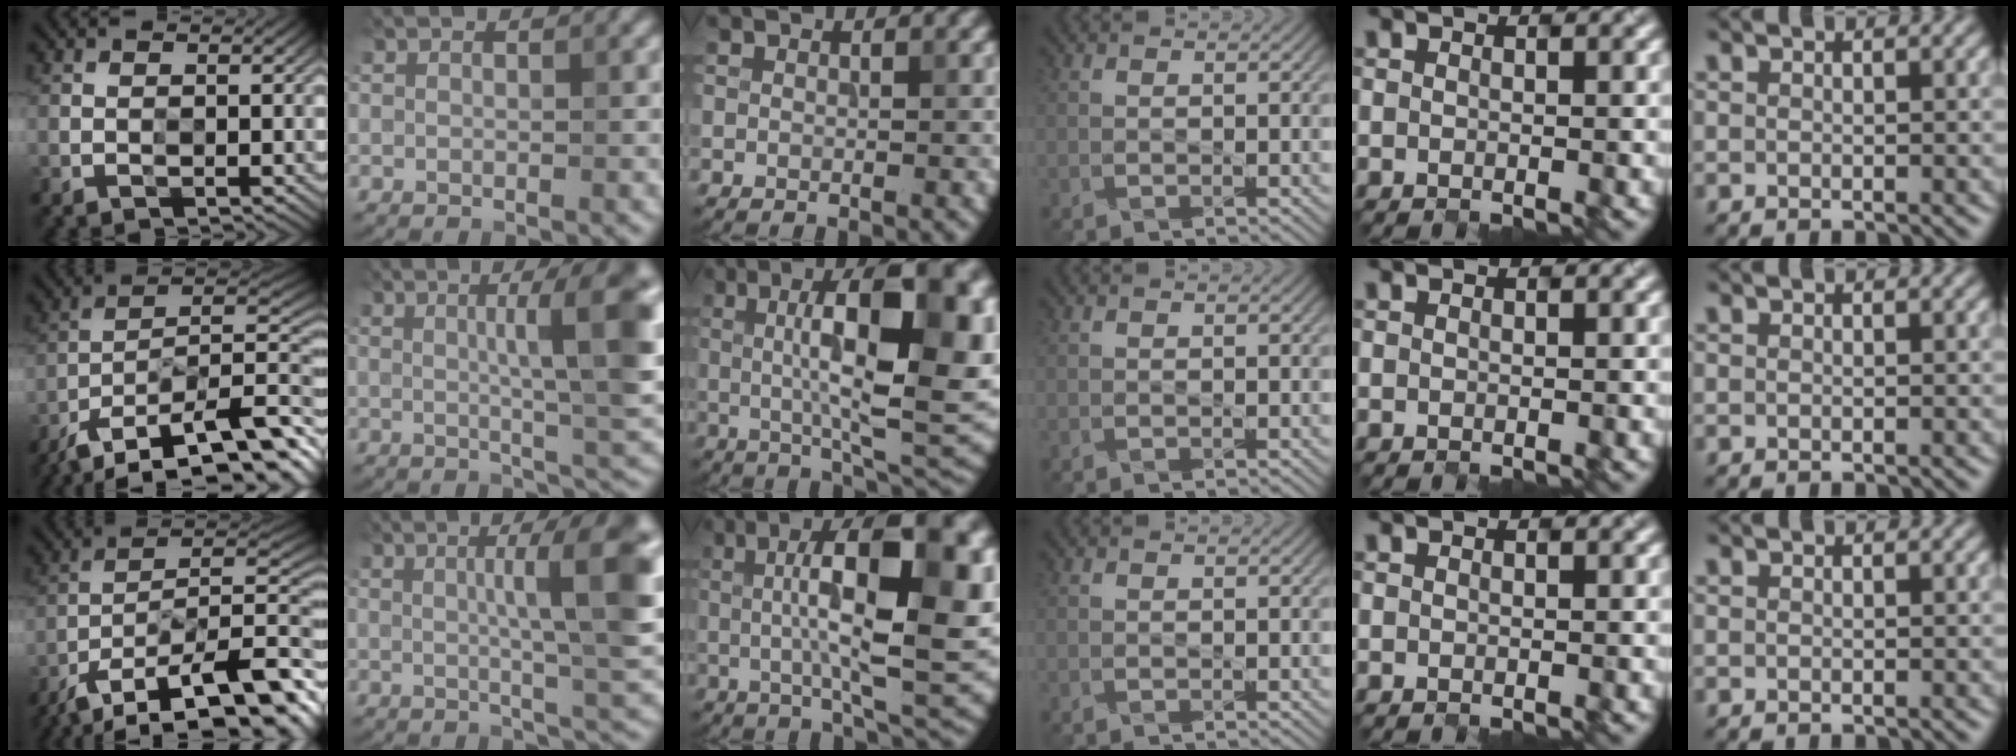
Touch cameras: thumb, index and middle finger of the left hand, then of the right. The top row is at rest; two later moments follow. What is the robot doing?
{"motion": "open", "object": "glasses case"}